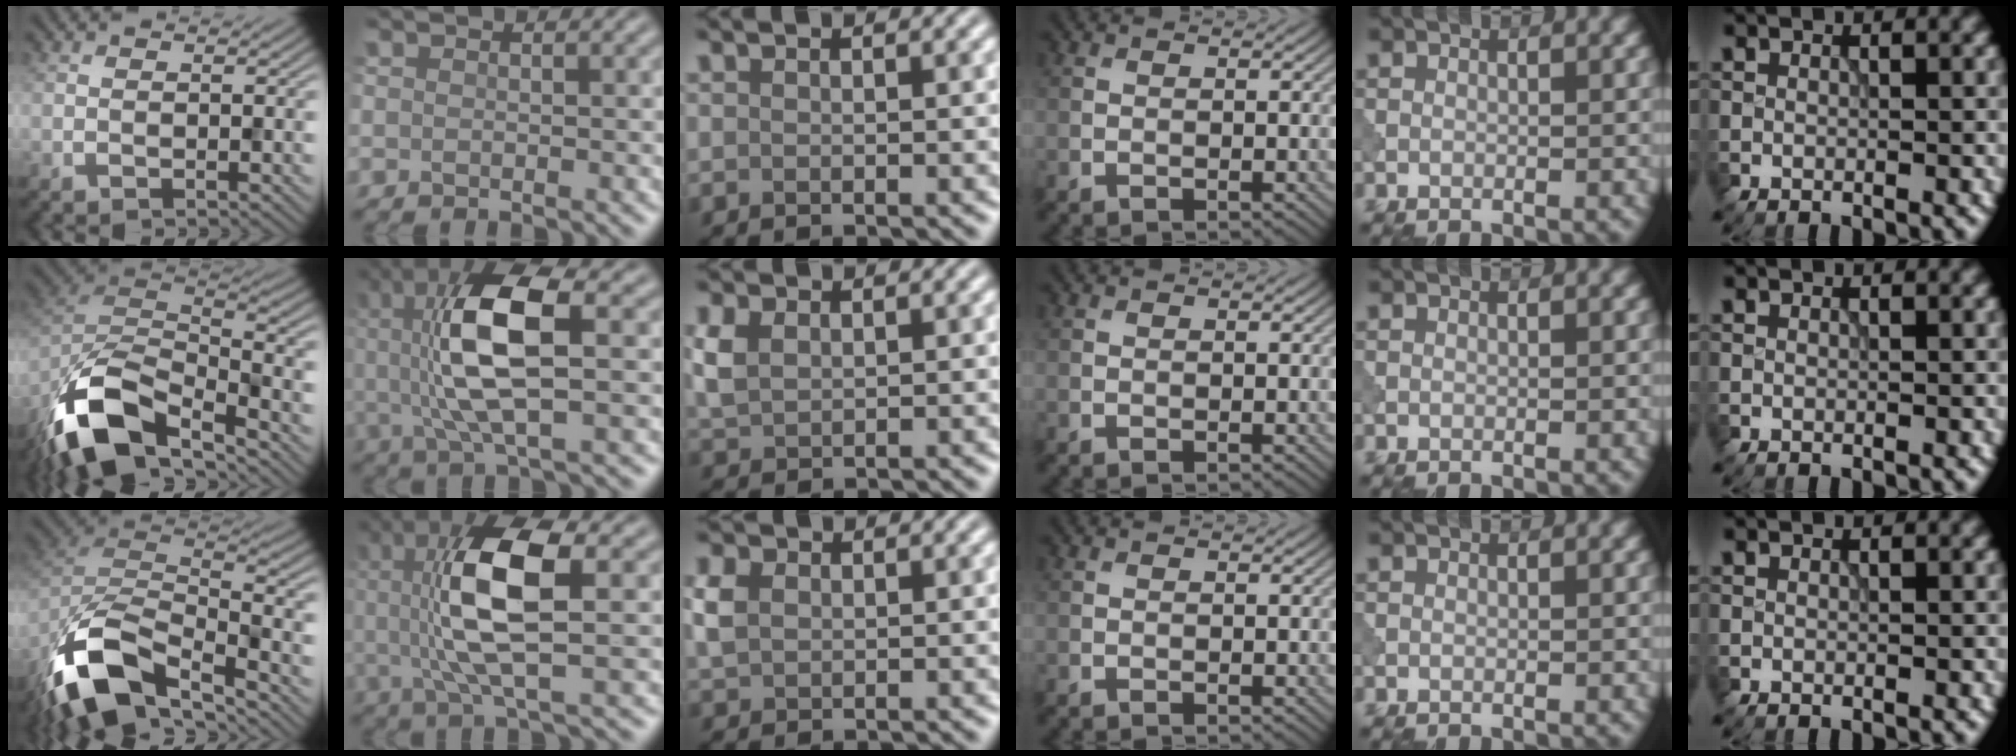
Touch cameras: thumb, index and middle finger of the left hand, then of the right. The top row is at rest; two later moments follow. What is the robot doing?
{"motion": "shake", "object": "bell"}